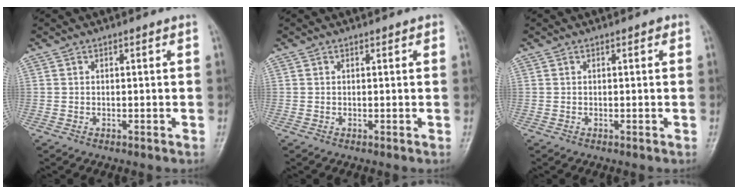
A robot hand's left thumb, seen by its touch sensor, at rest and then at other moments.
{"total": 0.7, "force": [0.5, 0.4, 0.3], "torque": [0.001, -0.001, 0.001]}
{"total": 0.7, "force": [0.3, 0.4, 0.5], "torque": [-0.002, 0.001, -0.001]}